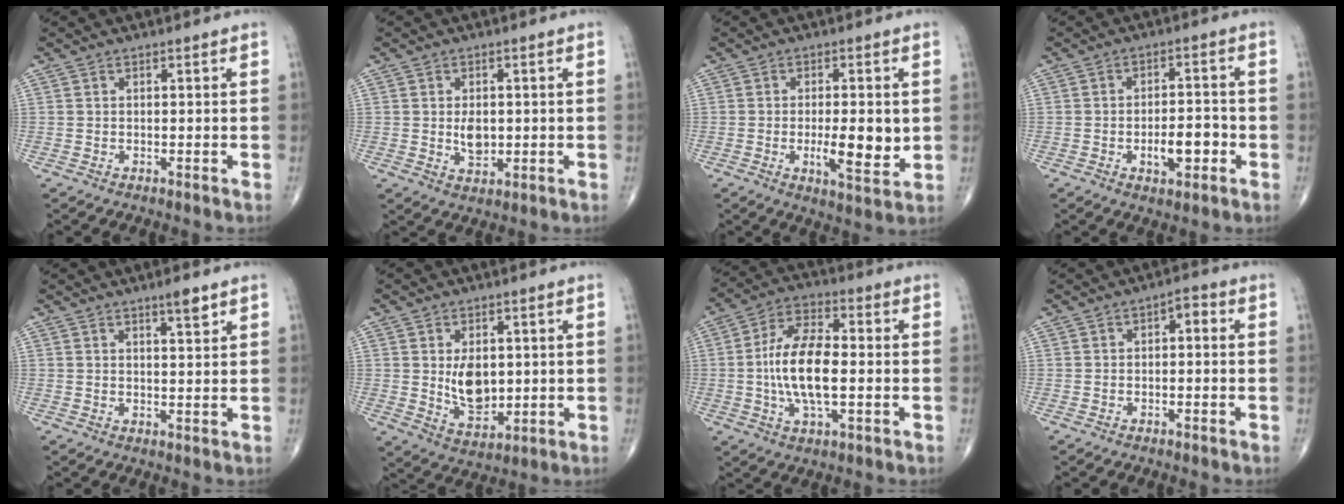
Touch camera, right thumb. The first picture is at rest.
{"total": 4.2, "force": [0.1, 2.7, 3.2], "torque": [-0.041, -0.005, 0.007]}
{"total": 8.6, "force": [-0.6, 2.8, 8.1], "torque": [-0.119, -0.015, -0.006]}
{"total": 6.9, "force": [-2.2, 3.3, 5.6], "torque": [-0.075, 0.016, -0.031]}
{"total": 3.1, "force": [2.1, 0.5, 2.3], "torque": [-0.029, -0.014, 0.033]}
{"total": 8.3, "force": [0.8, 5.3, 6.3], "torque": [-0.080, -0.017, 0.028]}
{"total": 13.4, "force": [-1.0, 6.0, 11.9], "torque": [-0.228, 0.014, -0.024]}
{"total": 2.3, "force": [0.0, 1.3, 1.9], "torque": [-0.011, 0.018, -0.009]}